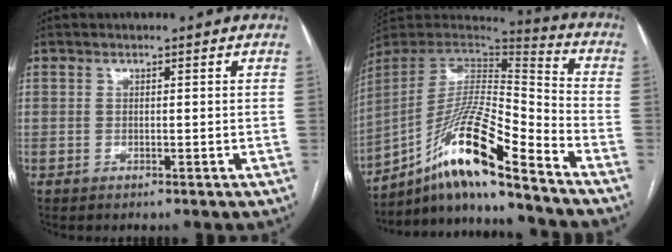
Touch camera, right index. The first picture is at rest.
{"total": 17.3, "force": [-12.1, 0.7, 12.3], "torque": [-0.243, 0.010, -0.218]}